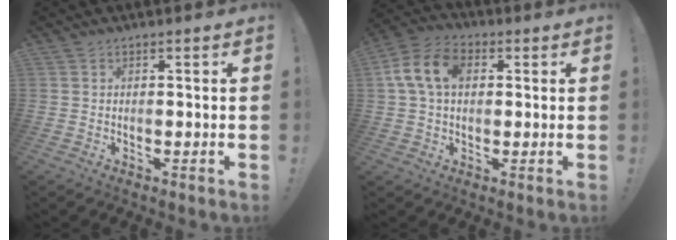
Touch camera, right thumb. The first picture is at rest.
{"total": 12.3, "force": [2.9, 8.5, 8.5], "torque": [-0.159, 0.015, 0.055]}